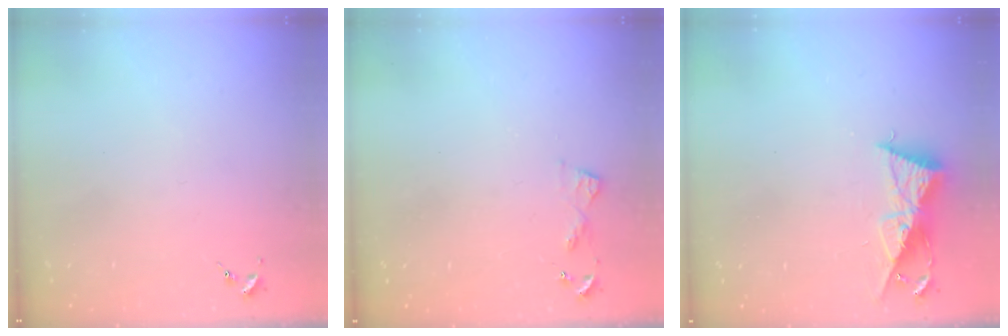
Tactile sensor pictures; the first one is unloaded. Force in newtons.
{"total": 5.1, "press": 5.0, "slide": 0.4}
{"total": 9.4, "press": 9.4, "slide": 0.6}